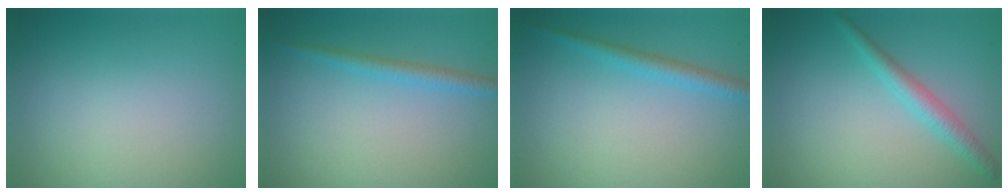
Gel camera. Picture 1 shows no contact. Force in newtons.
{"total": 1.8, "press": 1.8, "slide": 0.1}
{"total": 2.1, "press": 2.1, "slide": 0.1}
{"total": 2.2, "press": 2.2, "slide": 0.1}